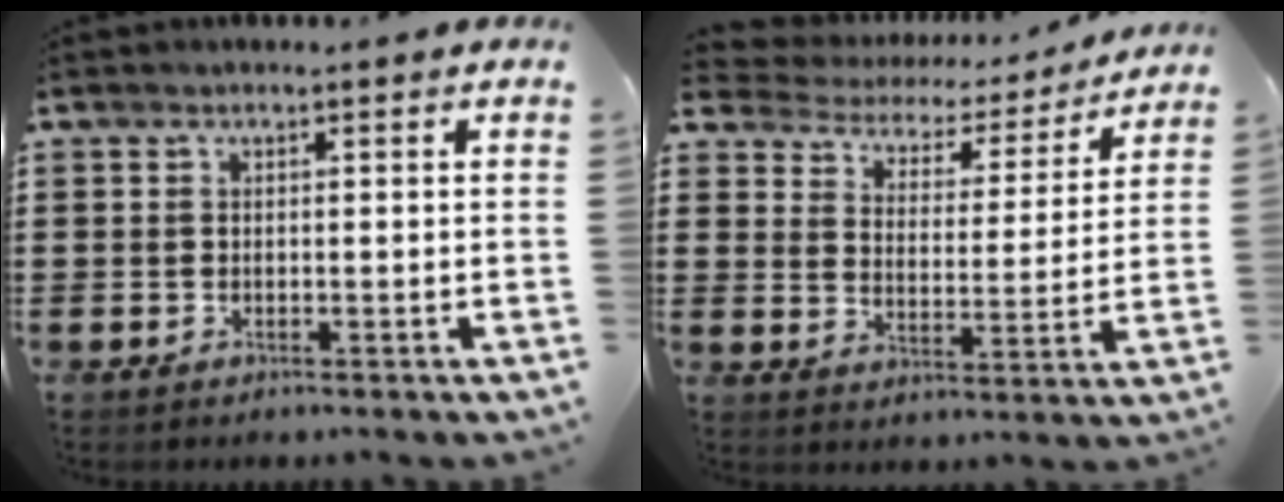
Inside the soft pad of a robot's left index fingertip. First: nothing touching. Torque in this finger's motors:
{"motor_torque": [1.11, -1.03, 0.03, -0.07]}